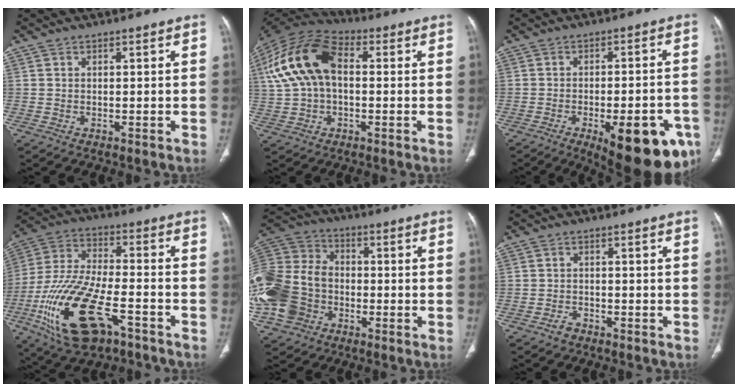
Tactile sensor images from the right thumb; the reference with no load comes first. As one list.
[{"total": 16.5, "force": [2.3, 10.2, 12.9], "torque": [-0.257, 0.037, 0.034]}, {"total": 19.4, "force": [-8.8, 7.1, 15.8], "torque": [-0.146, 0.025, -0.105]}, {"total": 21.8, "force": [-9.5, 9.5, 17.1], "torque": [-0.365, 0.029, -0.163]}, {"total": 22.5, "force": [-6.2, 17.6, 12.6], "torque": [-0.314, 0.043, -0.117]}, {"total": 1.8, "force": [-1.3, 1.1, 0.5], "torque": [-0.013, 0.010, -0.023]}]